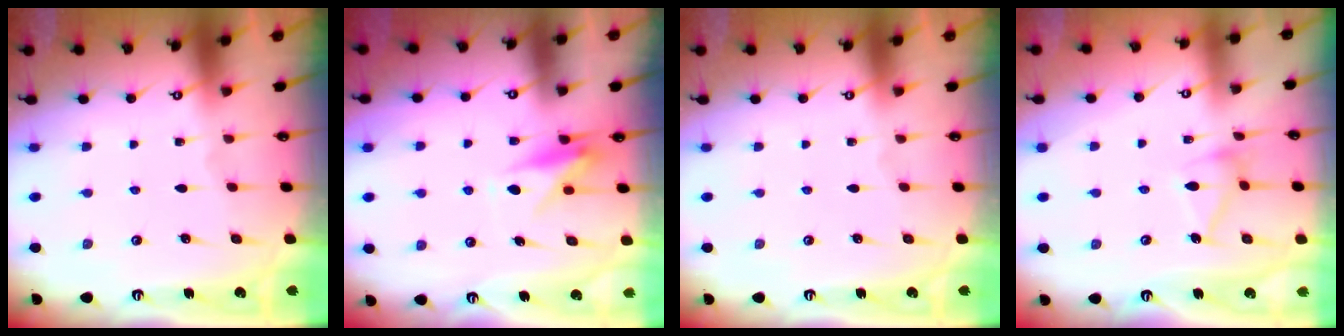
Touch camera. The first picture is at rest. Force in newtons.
{"total": 8.2, "press": 8.2, "slide": 0.6}
{"total": 0.0}
{"total": 12.1, "press": 12.1, "slide": 0.3}